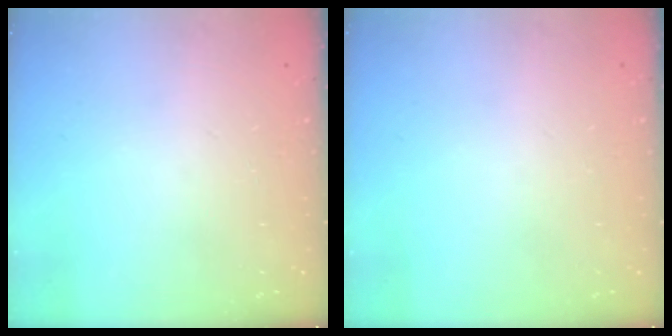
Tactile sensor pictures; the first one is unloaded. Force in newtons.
{"total": 0.0}